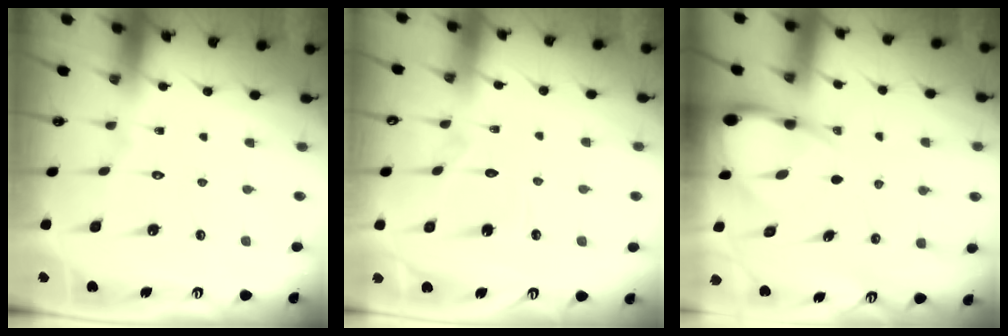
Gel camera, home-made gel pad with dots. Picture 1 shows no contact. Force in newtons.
{"total": 3.7, "press": 3.7, "slide": 0.3}
{"total": 6.4, "press": 6.4, "slide": 0.6}